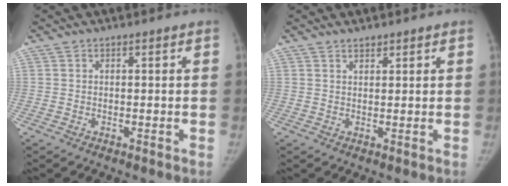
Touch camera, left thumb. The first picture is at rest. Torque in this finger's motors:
{"motor_torque": [-0.29, -0.33, 0.00, 0.03, -0.01]}